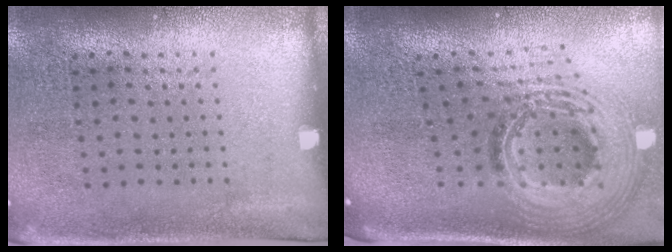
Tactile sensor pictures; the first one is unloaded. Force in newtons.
{"total": 2.6, "press": 1.8, "slide": 1.8}